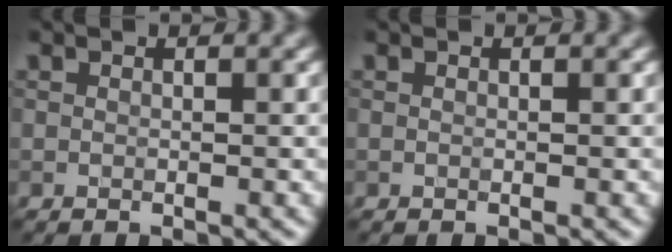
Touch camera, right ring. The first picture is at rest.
{"total": 0.0}